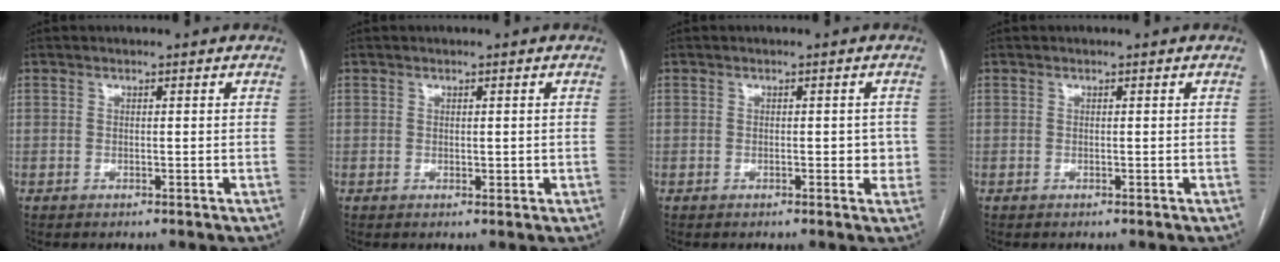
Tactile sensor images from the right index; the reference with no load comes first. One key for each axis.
{"total": 1.1, "fx": 0.1, "fy": 0.8, "fz": 0.8, "tx": -0.010, "ty": -0.001, "tz": 0.004}
{"total": 2.7, "fx": -0.2, "fy": 1.7, "fz": 2.1, "tx": -0.015, "ty": 0.011, "tz": 0.001}
{"total": 0.0}